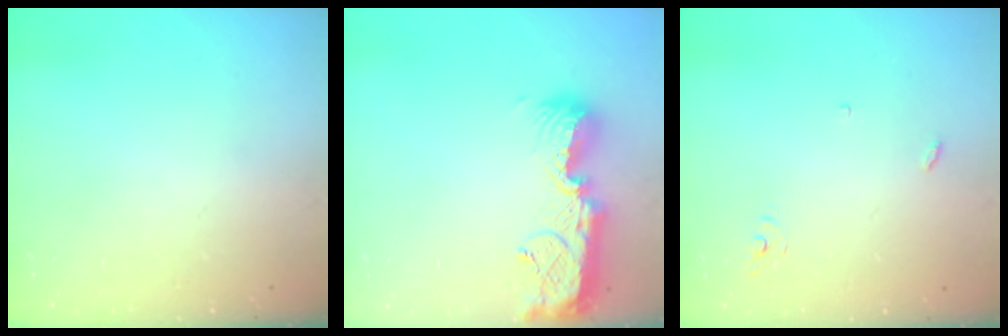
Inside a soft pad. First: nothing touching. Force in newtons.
{"total": 13.1, "press": 13.1, "slide": 0.8}
{"total": 3.0, "press": 3.0, "slide": 0.2}